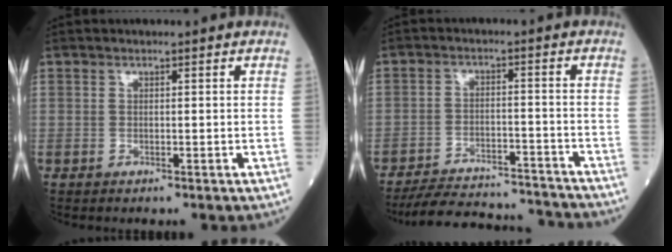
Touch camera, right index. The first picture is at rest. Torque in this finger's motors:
{"motor_torque": [-1.12, -1.02, -0.17, -0.21]}